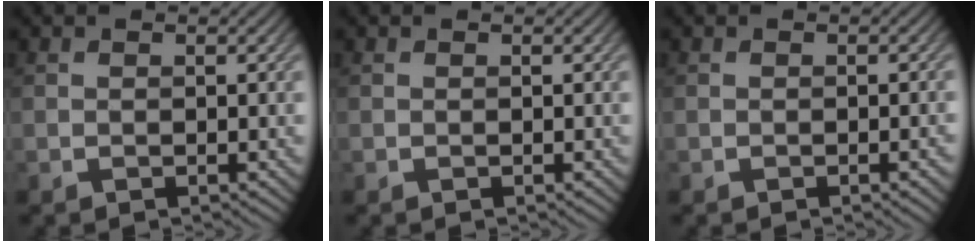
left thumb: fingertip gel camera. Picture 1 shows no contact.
{"total": 0.0}
{"total": 1.3, "force": [-0.4, 0.2, 1.2], "torque": [-0.014, 0.003, -0.008]}